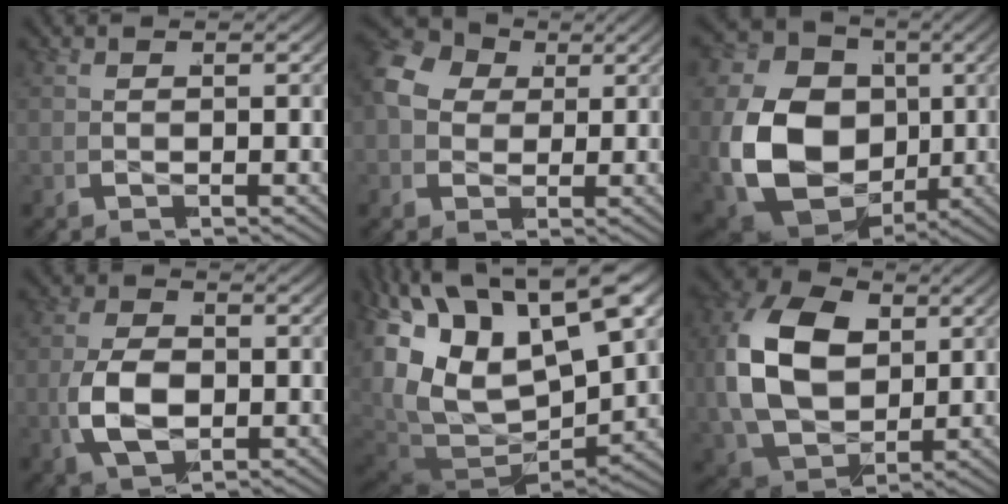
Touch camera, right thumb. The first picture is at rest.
{"total": 9.9, "force": [2.7, 8.1, 5.1], "torque": [-0.110, 0.009, 0.029]}
{"total": 22.9, "force": [-0.4, 17.9, 14.3], "torque": [-0.309, -0.040, -0.003]}
{"total": 6.8, "force": [-1.4, 4.7, 4.7], "torque": [-0.122, -0.022, -0.014]}
{"total": 13.6, "force": [-0.8, 8.9, 10.3], "torque": [-0.220, -0.041, 0.001]}
{"total": 14.8, "force": [0.7, 11.0, 9.9], "torque": [-0.261, -0.044, 0.025]}